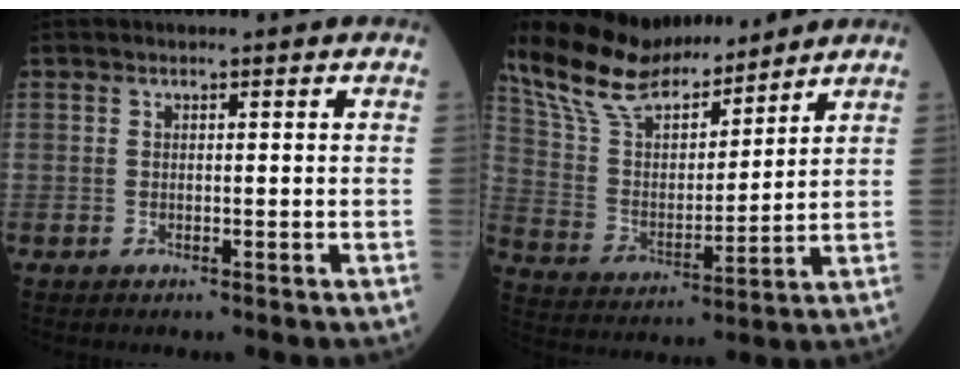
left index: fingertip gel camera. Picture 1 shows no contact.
{"total": 16.0, "force": [14.2, 3.9, 6.2], "torque": [-0.128, 0.018, 0.273]}